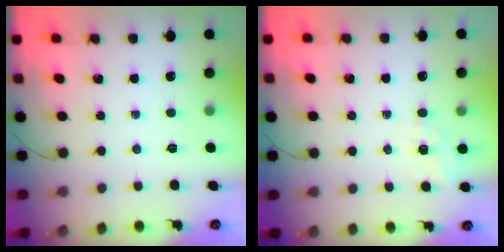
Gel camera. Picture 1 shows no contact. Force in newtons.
{"total": 1.5, "press": 0.3, "slide": 1.5}